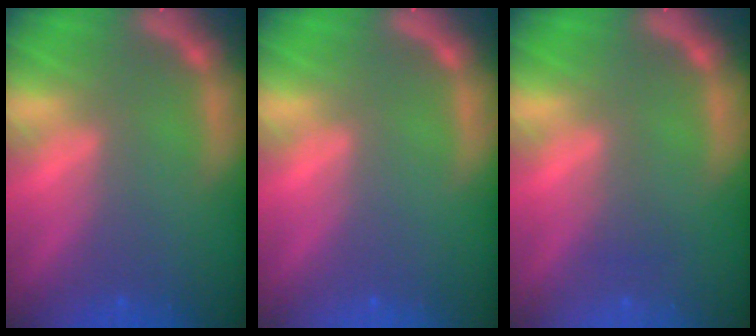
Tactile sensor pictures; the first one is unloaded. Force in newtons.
{"total": 0.0}
{"total": 1.0}